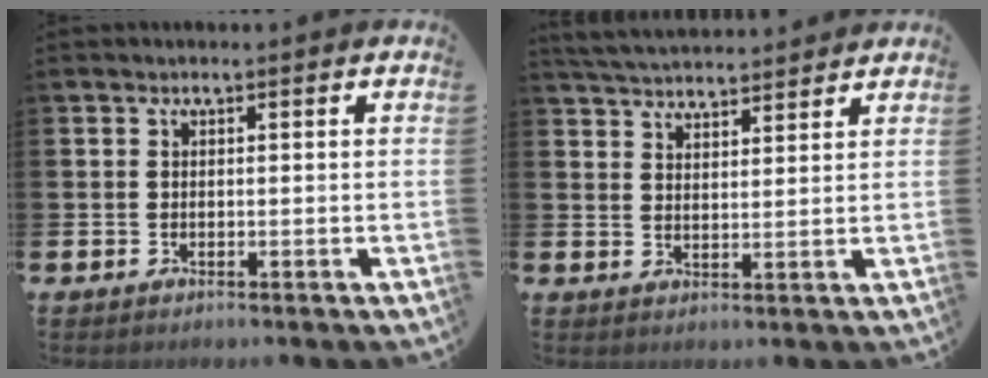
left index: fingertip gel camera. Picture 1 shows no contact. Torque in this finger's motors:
{"motor_torque": [0.26, -0.39, 0.66, 0.14]}